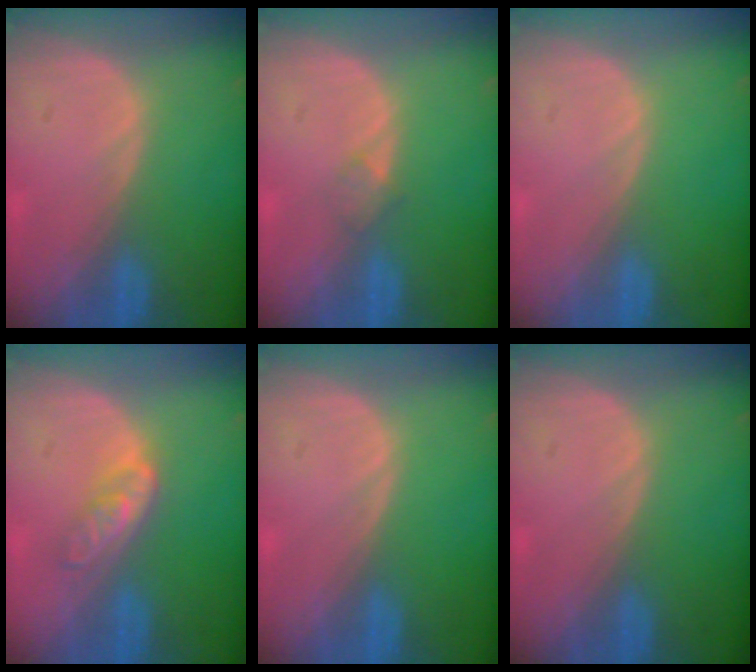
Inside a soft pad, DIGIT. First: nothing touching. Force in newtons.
{"total": 1.4, "press": 1.4, "slide": 0.1}
{"total": 0.0}
{"total": 4.6, "press": 3.9, "slide": 2.5}
{"total": 0.0}
{"total": 0.0}